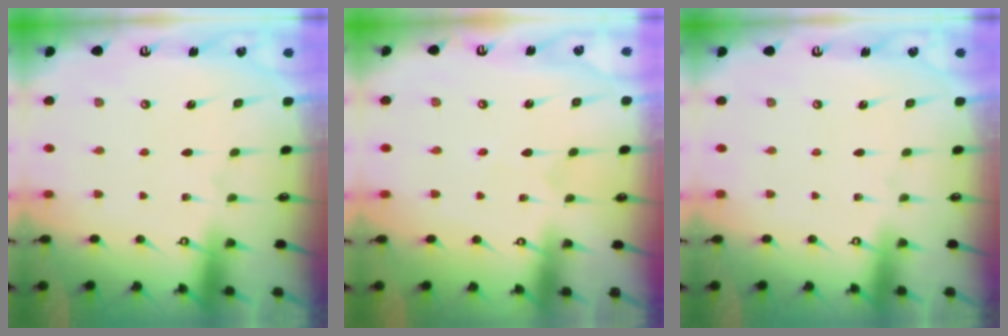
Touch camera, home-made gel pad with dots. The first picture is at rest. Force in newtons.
{"total": 1.5, "press": 1.4, "slide": 0.1}
{"total": 0.0}